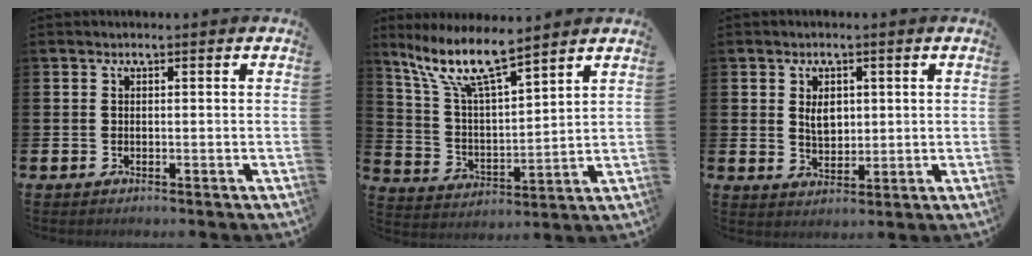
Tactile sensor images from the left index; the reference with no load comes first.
{"total": 10.0, "force": [8.1, 1.8, 5.5], "torque": [-0.142, -0.034, 0.142]}
{"total": 3.2, "force": [1.2, 2.1, 2.0], "torque": [-0.028, 0.003, 0.016]}